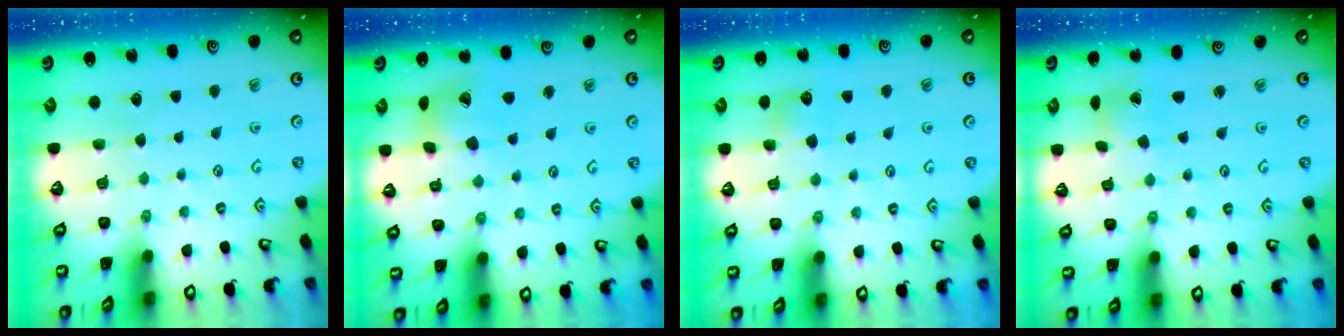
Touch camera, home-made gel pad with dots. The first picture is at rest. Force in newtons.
{"total": 12.2, "press": 12.1, "slide": 1.4}
{"total": 6.6, "press": 6.6, "slide": 0.5}
{"total": 1.6, "press": 1.5, "slide": 0.3}